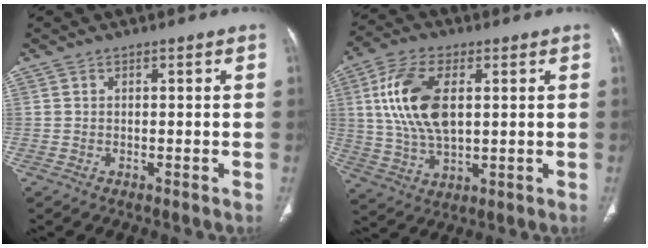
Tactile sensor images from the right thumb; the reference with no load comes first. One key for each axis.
{"total": 14.0, "fx": 2.8, "fy": 7.4, "fz": 11.5, "tx": -0.227, "ty": -0.002, "tz": 0.055}